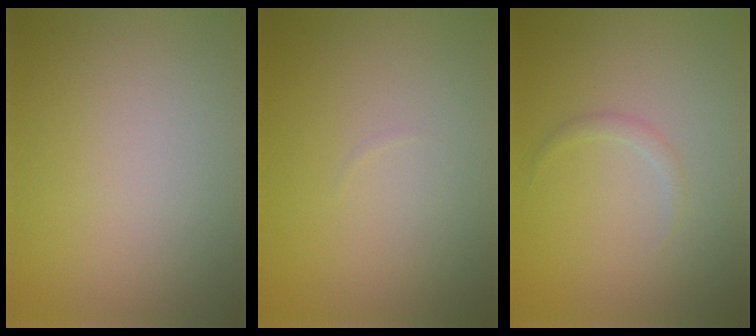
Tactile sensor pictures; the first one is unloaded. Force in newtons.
{"total": 0.0}
{"total": 0.7, "press": 0.7, "slide": 0.0}